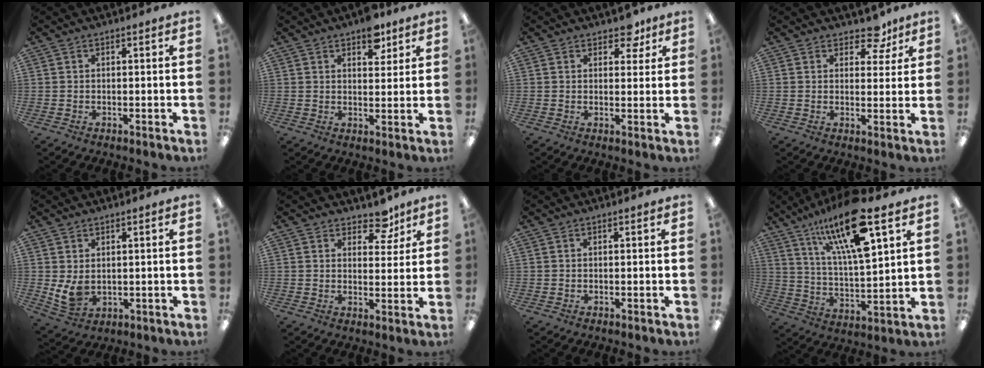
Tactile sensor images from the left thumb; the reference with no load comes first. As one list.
[{"total": 7.1, "force": [5.0, 3.7, 3.3], "torque": [-0.023, -0.026, 0.082]}, {"total": 5.5, "force": [3.9, 3.3, 2.1], "torque": [-0.013, -0.016, 0.064]}, {"total": 6.5, "force": [4.5, 3.8, 2.7], "torque": [-0.027, -0.023, 0.076]}, {"total": 5.8, "force": [1.3, 4.4, 3.5], "torque": [-0.075, -0.011, 0.028]}, {"total": 6.7, "force": [5.1, 3.6, 2.5], "torque": [-0.027, -0.028, 0.087]}, {"total": 0.0}, {"total": 19.7, "force": [12.3, 5.6, 14.3], "torque": [-0.255, -0.060, 0.197]}]